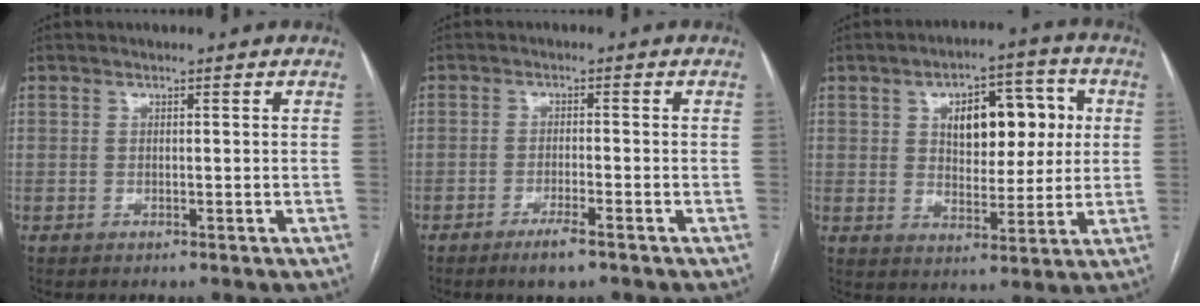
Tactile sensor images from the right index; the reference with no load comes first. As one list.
[{"total": 3.7, "force": [-2.6, 0.3, 2.6], "torque": [-0.050, -0.006, -0.045]}, {"total": 11.6, "force": [2.9, 5.9, 9.5], "torque": [-0.133, 0.024, 0.048]}]